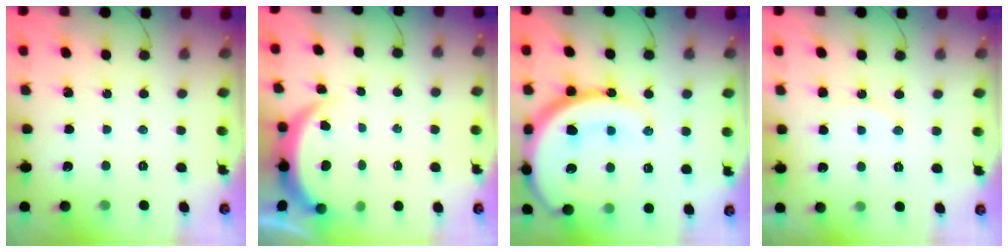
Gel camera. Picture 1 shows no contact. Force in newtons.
{"total": 3.9, "press": 3.9, "slide": 0.2}
{"total": 23.0, "press": 22.9, "slide": 2.4}
{"total": 6.0, "press": 5.7, "slide": 1.9}